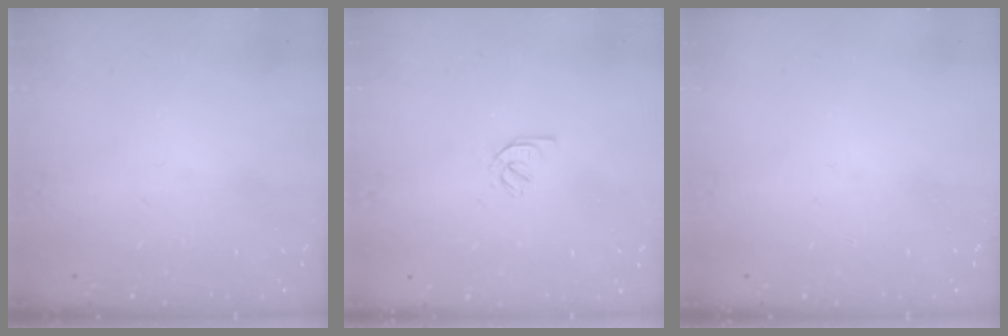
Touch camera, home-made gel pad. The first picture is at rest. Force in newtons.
{"total": 2.2, "press": 2.1, "slide": 0.6}
{"total": 0.0}